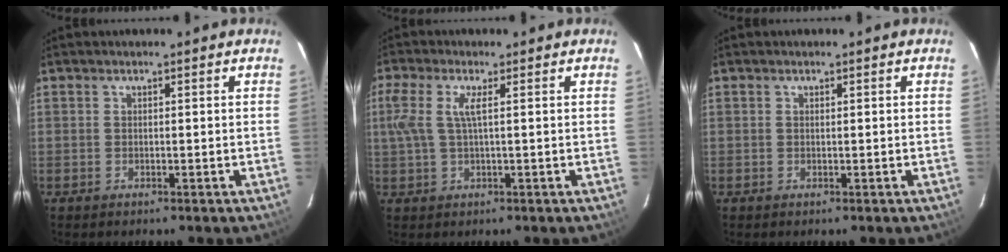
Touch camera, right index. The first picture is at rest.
{"total": 4.8, "force": [0.9, 0.8, 4.6], "torque": [-0.108, 0.005, 0.020]}
{"total": 0.0}